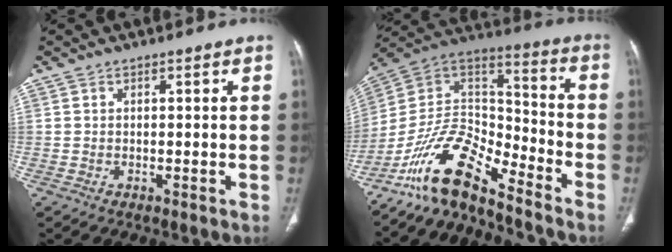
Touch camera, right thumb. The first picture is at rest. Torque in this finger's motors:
{"motor_torque": [0.46, 0.21, 1.43, -1.33, 0.15]}